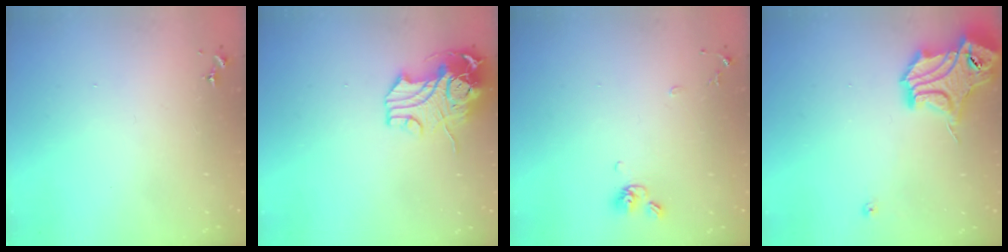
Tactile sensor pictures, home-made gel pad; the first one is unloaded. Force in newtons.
{"total": 12.8, "press": 12.6, "slide": 2.3}
{"total": 7.9, "press": 7.6, "slide": 2.0}
{"total": 18.1, "press": 17.9, "slide": 2.0}